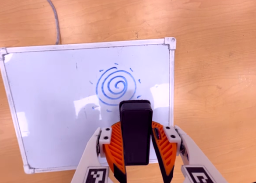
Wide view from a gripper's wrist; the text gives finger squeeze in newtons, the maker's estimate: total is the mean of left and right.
{"total": 7.1, "left": 5.5, "right": 8.6}